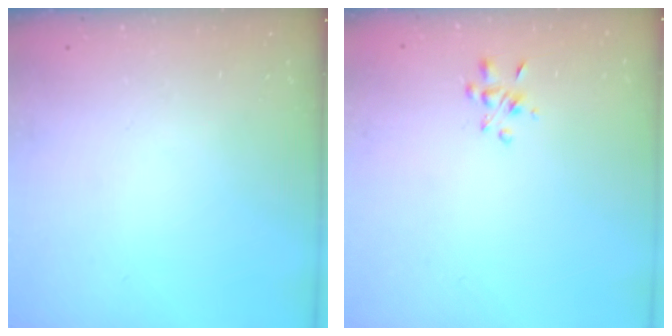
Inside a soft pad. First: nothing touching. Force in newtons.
{"total": 3.4, "press": 3.3, "slide": 0.9}